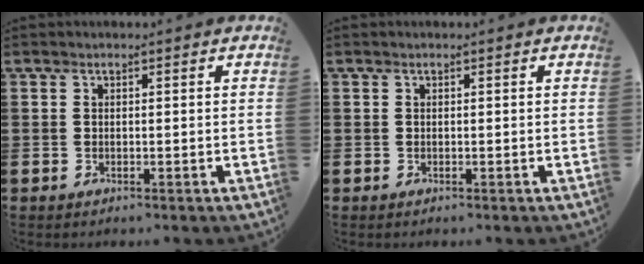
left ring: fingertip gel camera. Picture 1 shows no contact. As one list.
[{"total": 0.0}]